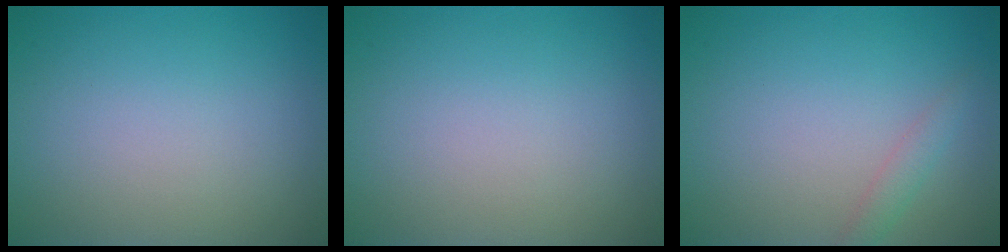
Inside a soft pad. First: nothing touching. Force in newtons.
{"total": 0.0}
{"total": 1.3, "press": 1.3, "slide": 0.0}